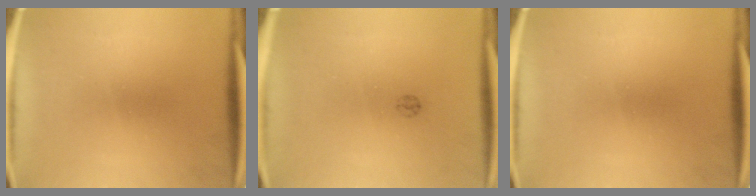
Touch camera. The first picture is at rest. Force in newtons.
{"total": 1.0}
{"total": 0.0}